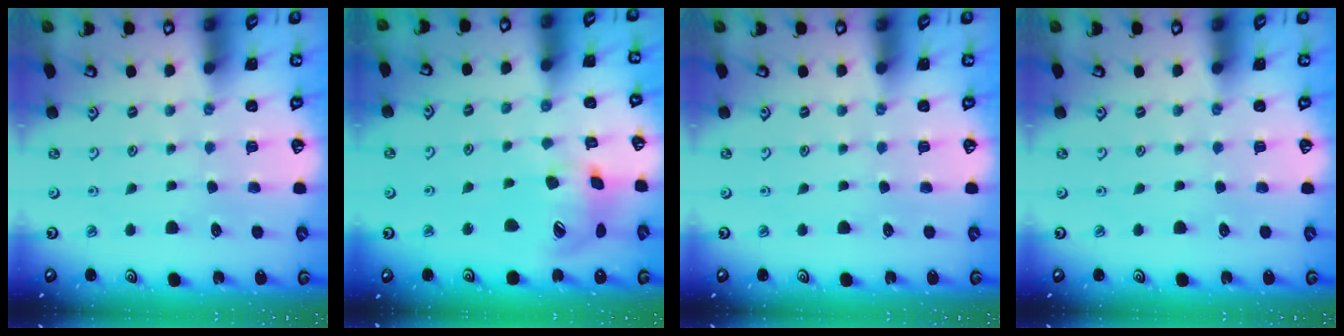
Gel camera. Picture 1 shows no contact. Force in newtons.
{"total": 16.2, "press": 16.0, "slide": 2.4}
{"total": 0.0}
{"total": 0.0}